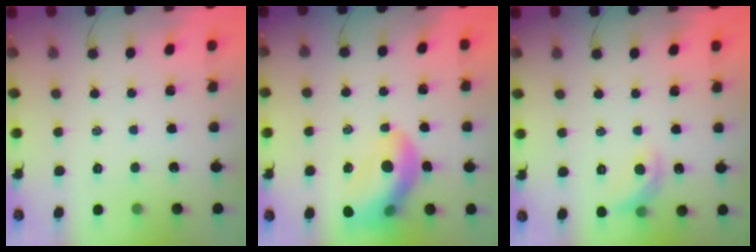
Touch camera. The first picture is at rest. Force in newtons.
{"total": 13.6, "press": 12.9, "slide": 4.1}
{"total": 8.3, "press": 8.3, "slide": 0.9}